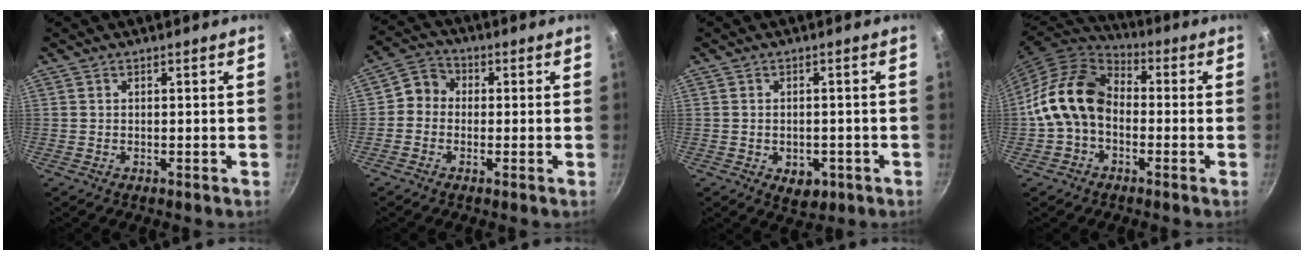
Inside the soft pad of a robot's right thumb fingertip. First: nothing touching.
{"total": 4.8, "force": [-0.4, 4.3, 2.1], "torque": [-0.014, 0.017, -0.029]}
{"total": 4.9, "force": [-1.8, 3.3, 3.1], "torque": [-0.031, 0.008, -0.013]}
{"total": 14.0, "force": [-1.4, 10.2, 9.5], "torque": [-0.147, 0.040, -0.043]}